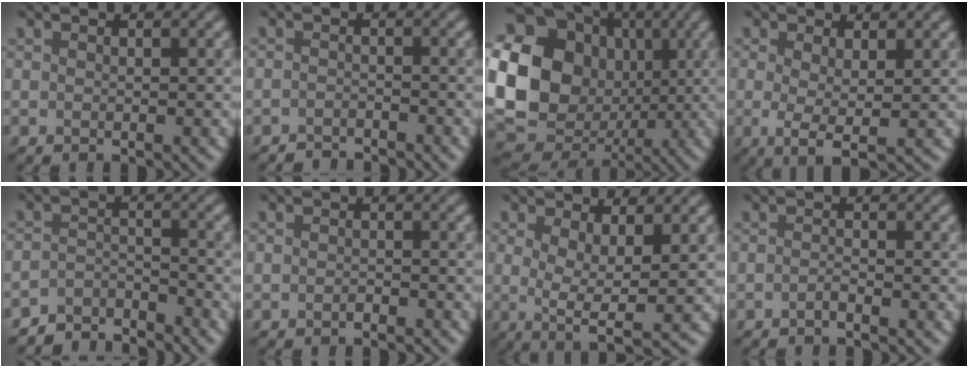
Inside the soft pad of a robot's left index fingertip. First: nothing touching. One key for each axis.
{"total": 2.0, "fx": -2.0, "fy": 0.1, "fz": -0.1, "tx": 0.008, "ty": 0.002, "tz": -0.037}
{"total": 21.2, "fx": 2.2, "fy": 18.8, "fz": 9.5, "tx": -0.211, "ty": 0.030, "tz": 0.010}
{"total": 2.9, "fx": -0.2, "fy": 0.9, "fz": 2.7, "tx": -0.053, "ty": -0.002, "tz": -0.001}
{"total": 3.8, "fx": -3.8, "fy": 0.6, "fz": 0.1, "tx": 0.001, "ty": 0.006, "tz": -0.075}
{"total": 0.7, "fx": -0.7, "fy": 0.2, "fz": 0.1, "tx": -0.002, "ty": 0.007, "tz": -0.010}
{"total": 4.5, "fx": 0.0, "fy": 1.5, "fz": 4.2, "tx": -0.074, "ty": -0.005, "tz": 0.005}
{"total": 0.9, "fx": -0.7, "fy": 0.2, "fz": 0.5, "tx": -0.003, "ty": 0.008, "tz": -0.013}